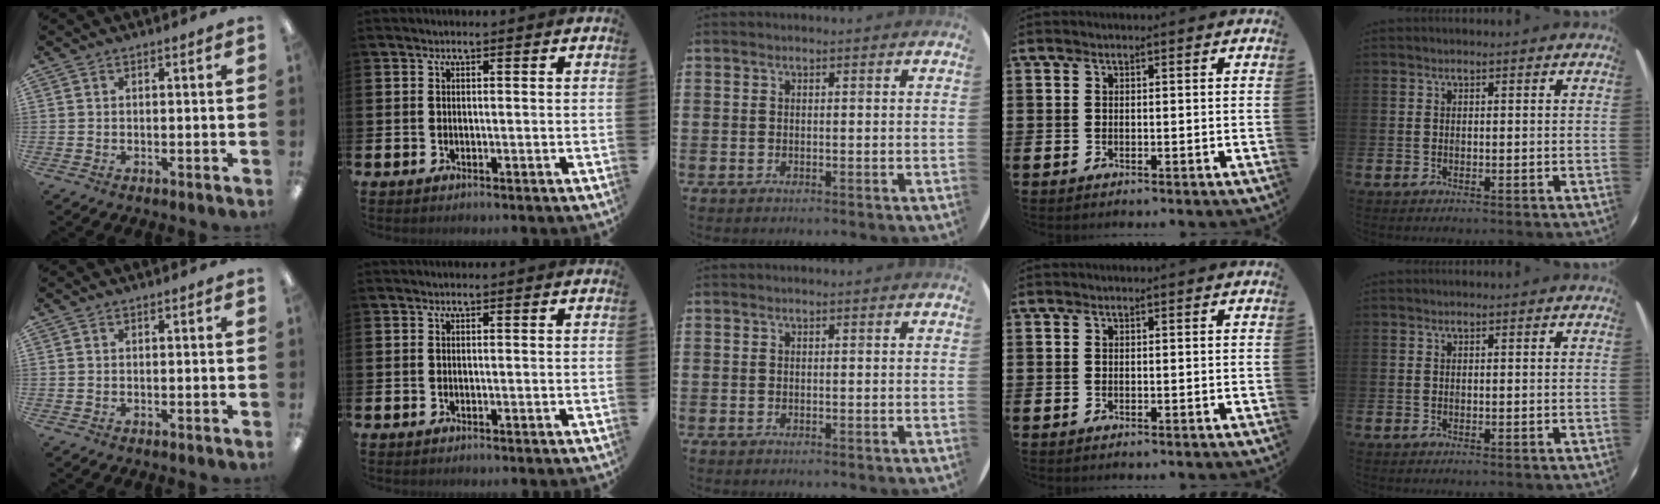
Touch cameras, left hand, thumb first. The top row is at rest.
{}